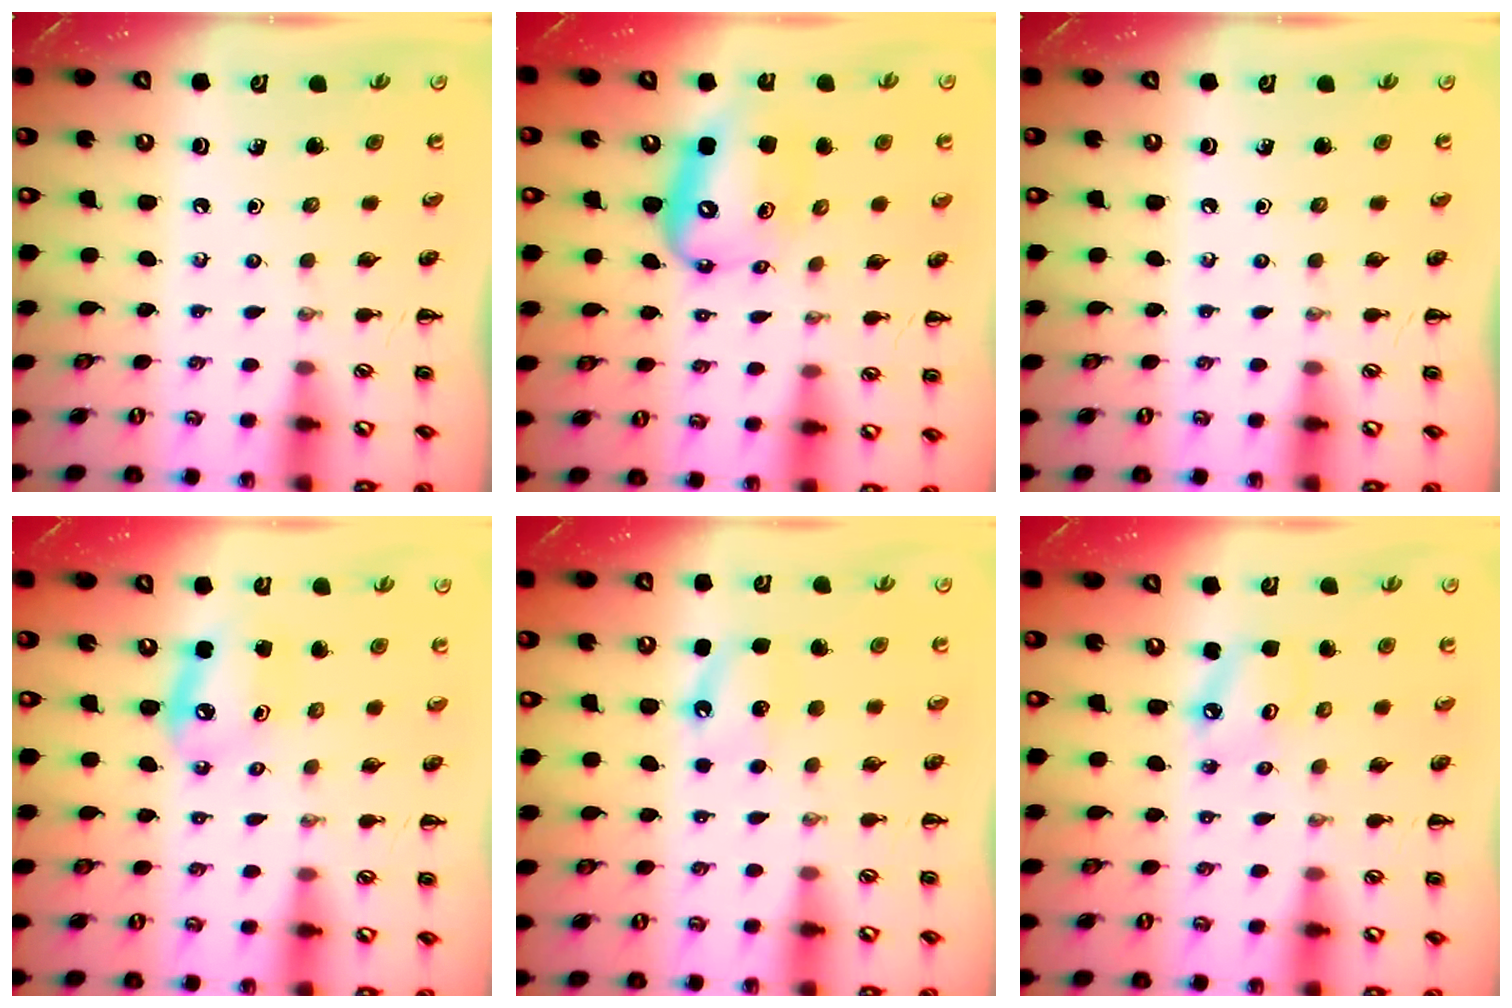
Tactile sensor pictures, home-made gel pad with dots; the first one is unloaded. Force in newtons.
{"total": 11.9, "press": 11.4, "slide": 3.1}
{"total": 0.0}
{"total": 7.5, "press": 7.3, "slide": 1.8}
{"total": 5.2, "press": 4.9, "slide": 1.4}
{"total": 4.2, "press": 4.1, "slide": 0.5}